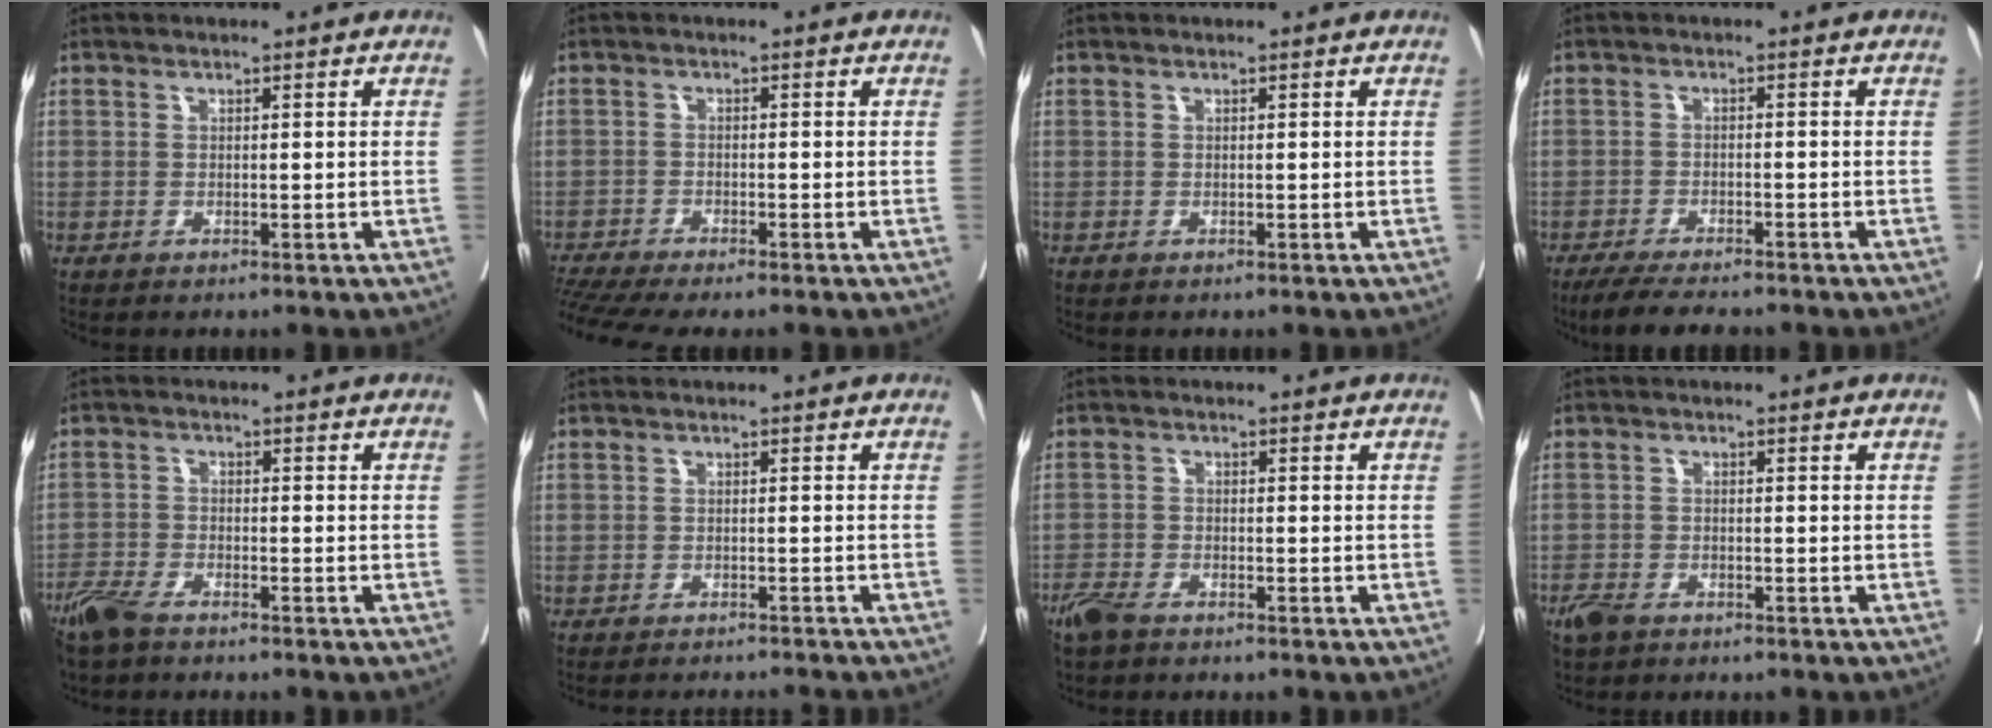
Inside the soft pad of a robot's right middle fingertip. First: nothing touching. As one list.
[{"total": 8.2, "force": [-7.1, 0.0, 4.0], "torque": [-0.066, -0.008, -0.119]}, {"total": 0.0}, {"total": 7.2, "force": [-6.2, 1.1, 3.5], "torque": [-0.054, -0.016, -0.102]}, {"total": 5.1, "force": [-4.3, 1.2, 2.5], "torque": [-0.053, -0.010, -0.083]}, {"total": 6.5, "force": [-6.3, -0.5, 1.5], "torque": [-0.009, -0.007, -0.076]}, {"total": 3.6, "force": [-3.0, 1.1, 1.7], "torque": [-0.035, -0.005, -0.057]}, {"total": 3.0, "force": [-2.3, 1.5, 1.3], "torque": [-0.027, -0.002, -0.041]}]